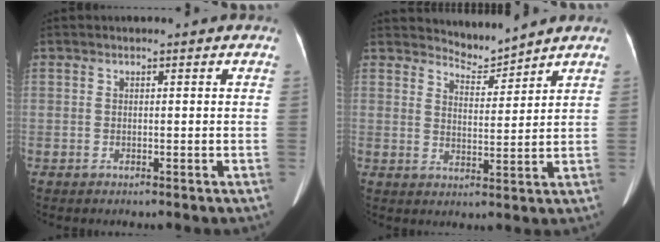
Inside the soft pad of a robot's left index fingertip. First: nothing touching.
{"total": 3.9, "force": [3.8, -0.4, -0.6], "torque": [0.005, -0.012, 0.070]}